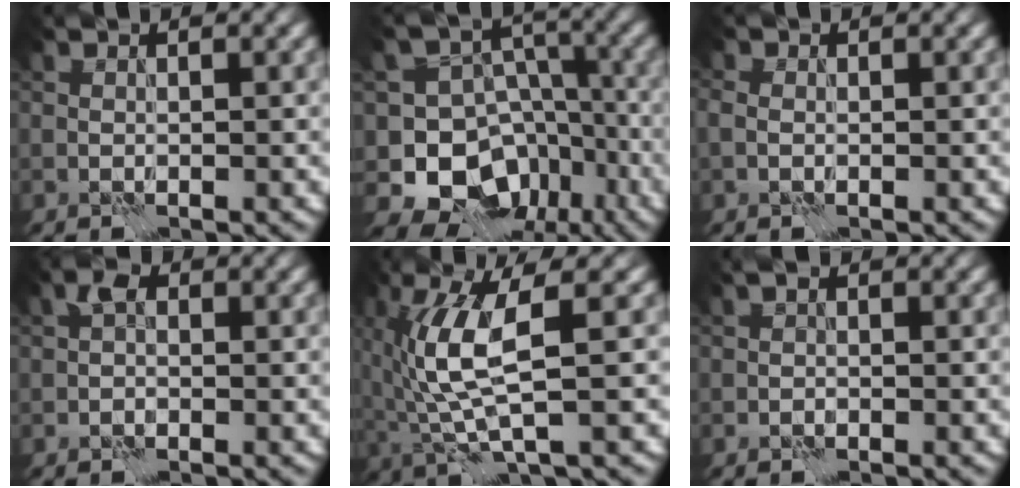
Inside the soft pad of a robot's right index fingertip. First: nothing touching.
{"total": 11.9, "force": [-5.1, 9.6, 4.8], "torque": [-0.071, -0.002, -0.097]}
{"total": 1.3, "force": [-0.1, 1.0, 0.7], "torque": [-0.014, 0.000, -0.006]}
{"total": 1.8, "force": [0.2, 1.3, 1.3], "torque": [-0.022, 0.006, -0.004]}
{"total": 6.6, "force": [0.5, 1.7, 6.3], "torque": [-0.151, -0.001, 0.015]}
{"total": 0.9, "force": [-0.1, 0.7, 0.6], "torque": [-0.010, 0.002, -0.005]}